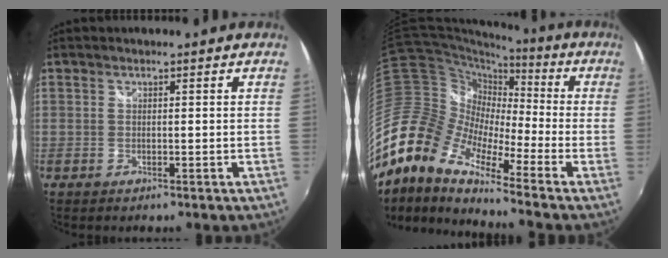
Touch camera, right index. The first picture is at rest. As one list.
[{"total": 17.5, "force": [-9.8, 8.1, 12.1], "torque": [-0.205, -0.015, -0.208]}]